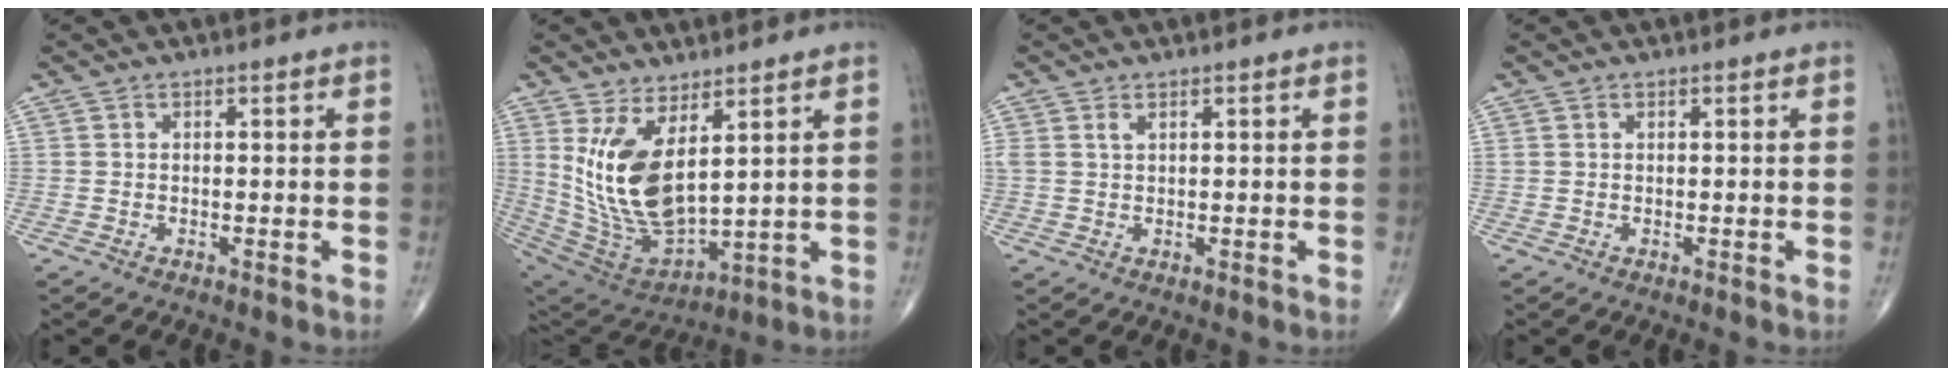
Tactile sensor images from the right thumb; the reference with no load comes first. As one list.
[{"total": 15.4, "force": [4.9, 6.8, 12.9], "torque": [-0.246, -0.043, 0.120]}, {"total": 1.3, "force": [0.8, 0.5, 0.9], "torque": [-0.023, 0.008, 0.021]}, {"total": 0.0}]